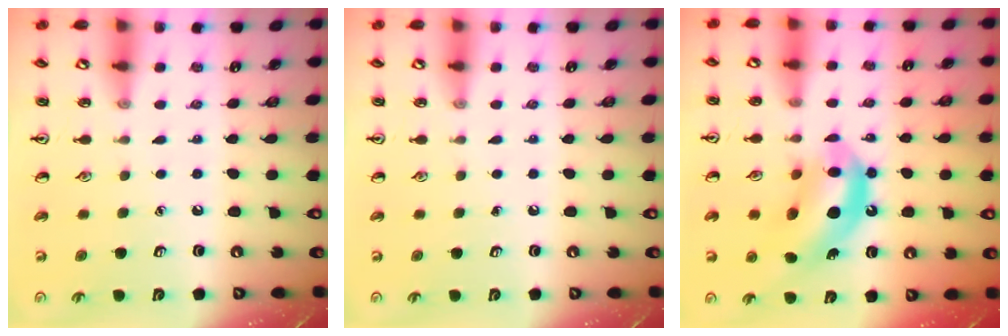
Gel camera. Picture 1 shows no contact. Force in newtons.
{"total": 0.0}
{"total": 12.9, "press": 12.3, "slide": 3.8}